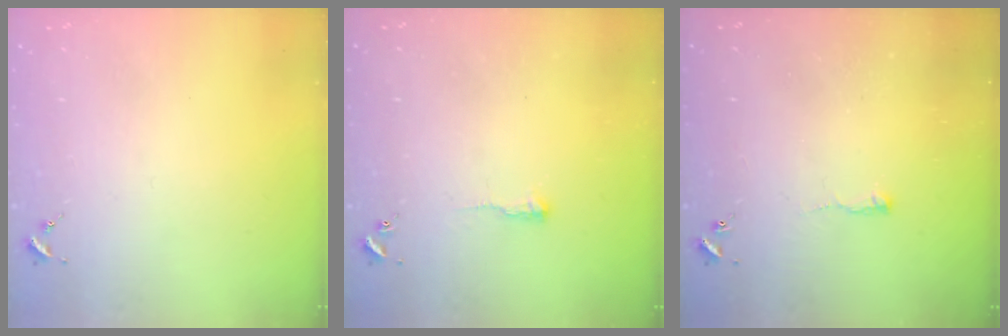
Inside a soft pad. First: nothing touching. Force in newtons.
{"total": 3.9, "press": 3.8, "slide": 0.6}
{"total": 2.8, "press": 2.7, "slide": 0.6}